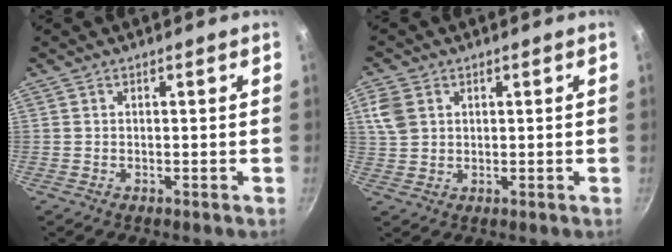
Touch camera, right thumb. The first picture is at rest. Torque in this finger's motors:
{"motor_torque": [0.14, 1.48, 0.56, 0.36, 0.03]}